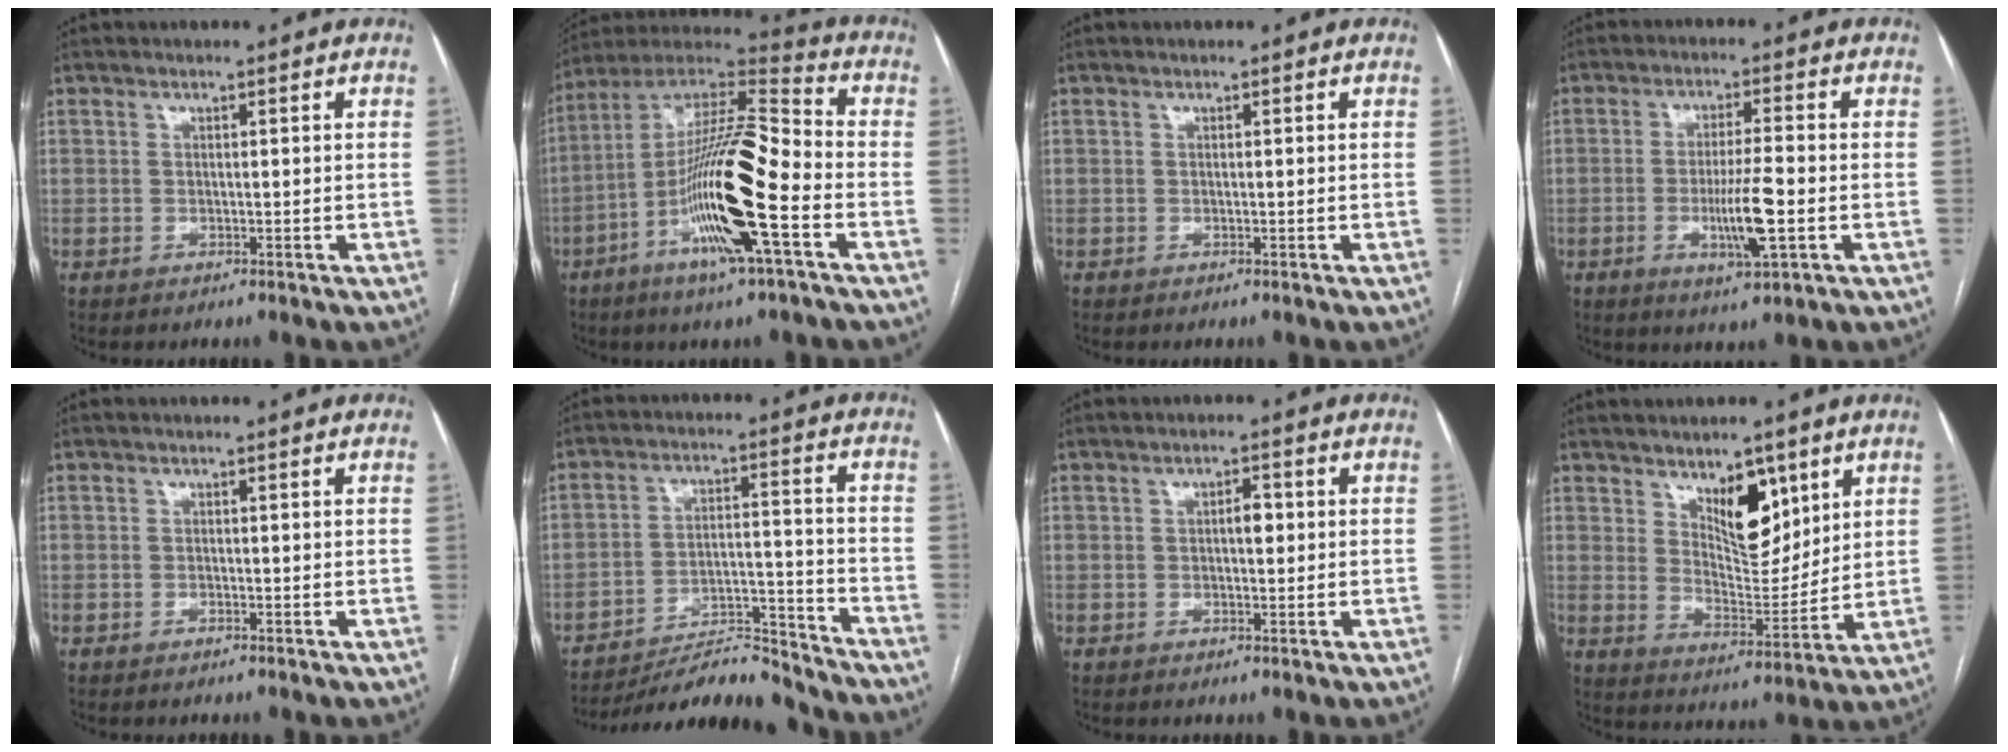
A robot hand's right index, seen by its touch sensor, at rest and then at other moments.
{"total": 19.3, "force": [-6.5, 1.6, 18.1], "torque": [-0.351, -0.008, -0.122]}
{"total": 0.0}
{"total": 7.9, "force": [-2.0, 0.3, 7.6], "torque": [-0.137, -0.013, -0.036]}
{"total": 0.0}
{"total": 13.2, "force": [-12.8, 1.5, 2.6], "torque": [-0.035, 0.028, -0.206]}
{"total": 2.2, "force": [0.2, 0.9, 2.0], "torque": [-0.030, 0.004, 0.001]}
{"total": 8.9, "force": [4.9, 3.8, 6.4], "torque": [-0.103, -0.008, 0.090]}